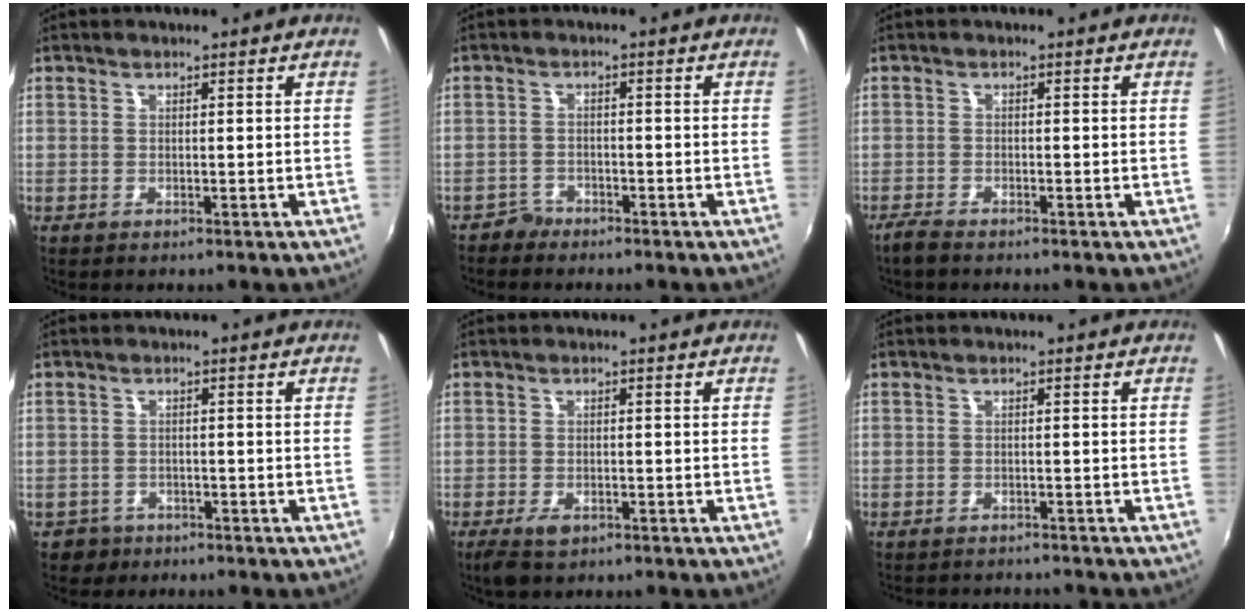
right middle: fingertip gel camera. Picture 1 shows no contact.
{"total": 2.5, "force": [-2.2, 1.2, -0.3], "torque": [0.001, 0.005, -0.044]}
{"total": 2.4, "force": [-2.2, 0.4, 1.1], "torque": [-0.033, -0.006, -0.043]}
{"total": 3.3, "force": [-2.1, 2.5, 0.3], "torque": [-0.018, 0.002, -0.034]}
{"total": 3.9, "force": [-2.5, 2.0, 2.3], "torque": [-0.056, -0.012, -0.045]}
{"total": 4.3, "force": [-4.0, 1.1, 1.0], "torque": [-0.028, -0.006, -0.056]}